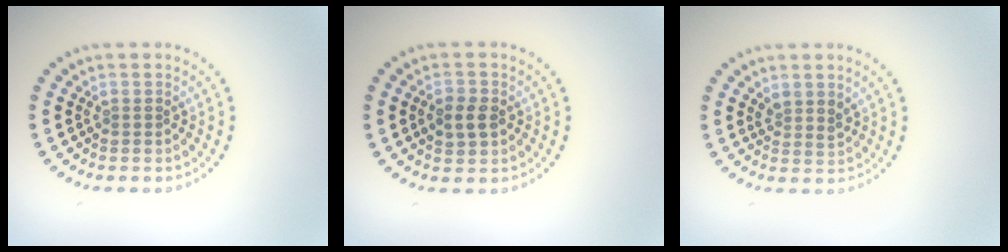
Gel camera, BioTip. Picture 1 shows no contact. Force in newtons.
{"total": 2.6, "press": 2.6, "slide": 0.0}
{"total": 1.4, "press": 1.2, "slide": 0.8}